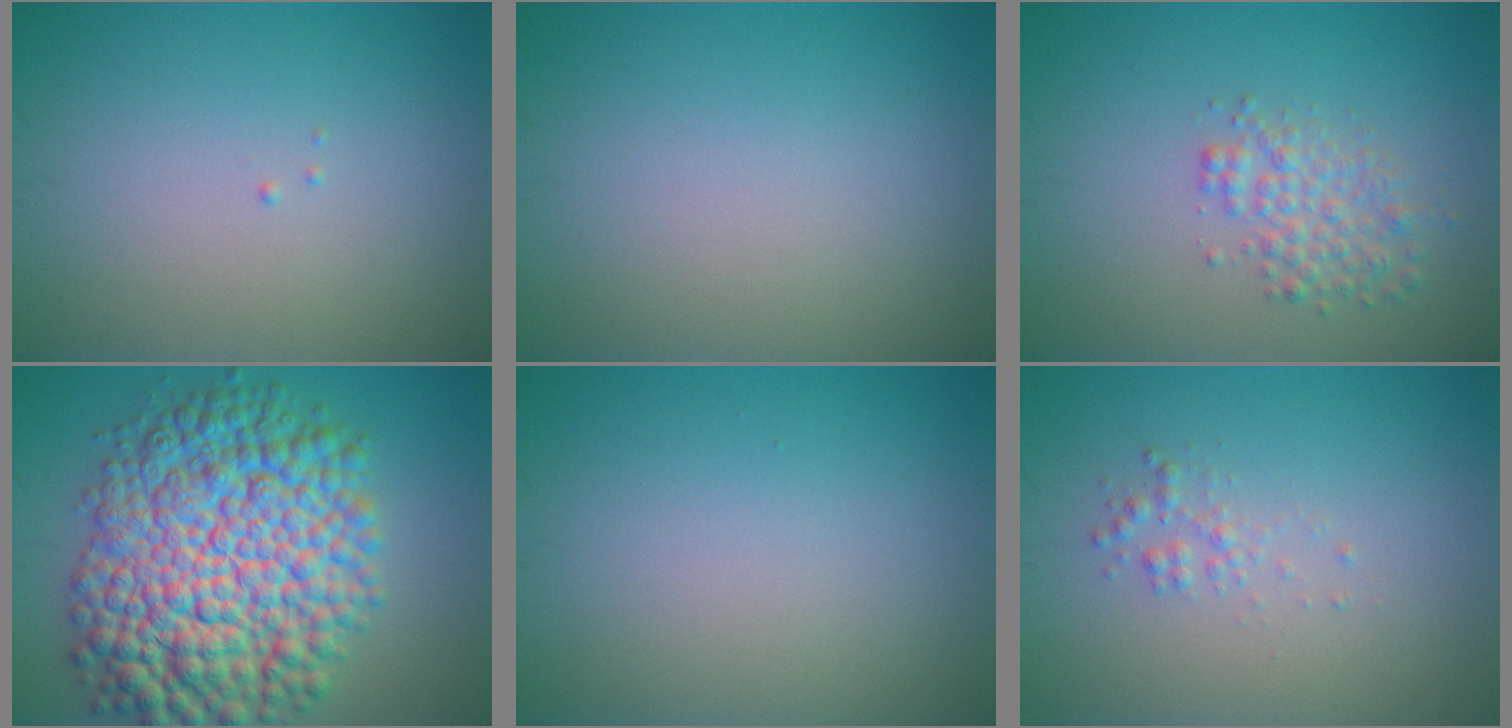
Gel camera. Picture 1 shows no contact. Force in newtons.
{"total": 0.0}
{"total": 2.6, "press": 2.6, "slide": 0.1}
{"total": 14.3, "press": 14.3, "slide": 0.3}
{"total": 0.0}
{"total": 1.2, "press": 1.2, "slide": 0.0}